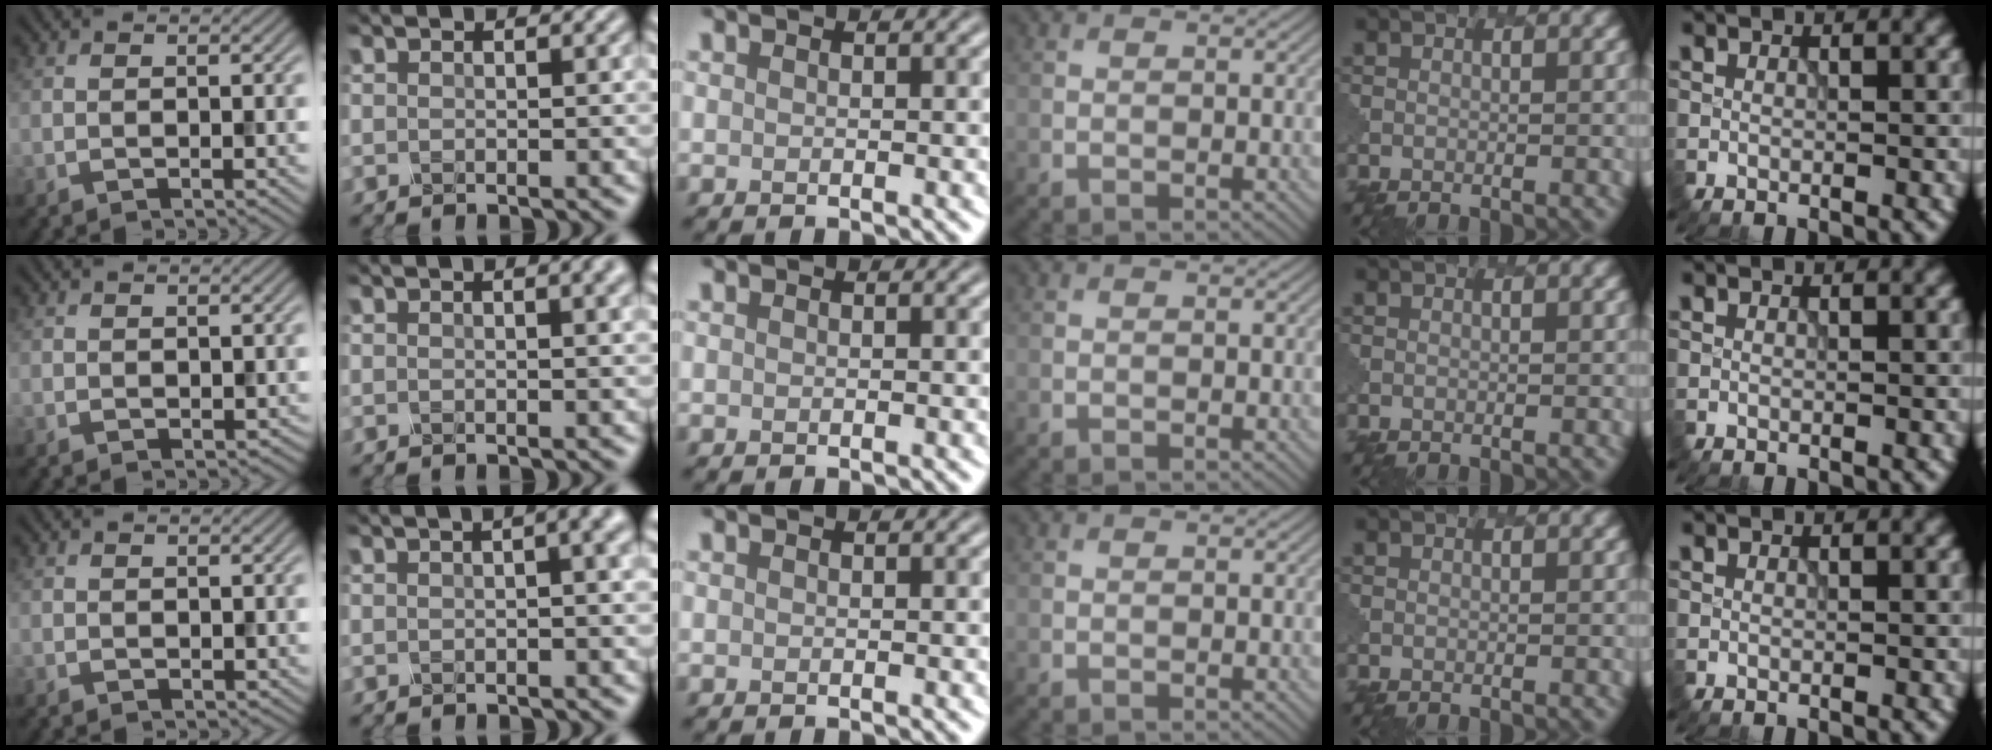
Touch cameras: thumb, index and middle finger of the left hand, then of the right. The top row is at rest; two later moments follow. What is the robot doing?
{"motion": "dispense", "object": "syringe"}